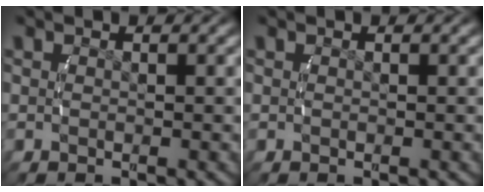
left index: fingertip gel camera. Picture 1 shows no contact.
{"total": 0.0}